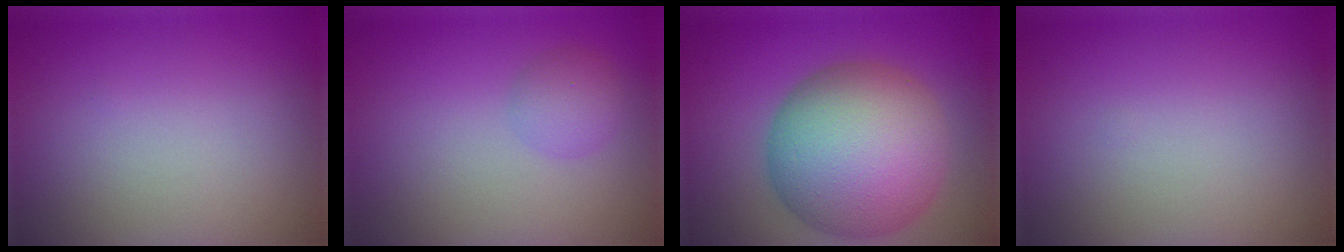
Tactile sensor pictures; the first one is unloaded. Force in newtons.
{"total": 2.1, "press": 2.1, "slide": 0.1}
{"total": 13.3, "press": 13.3, "slide": 0.5}
{"total": 0.0}